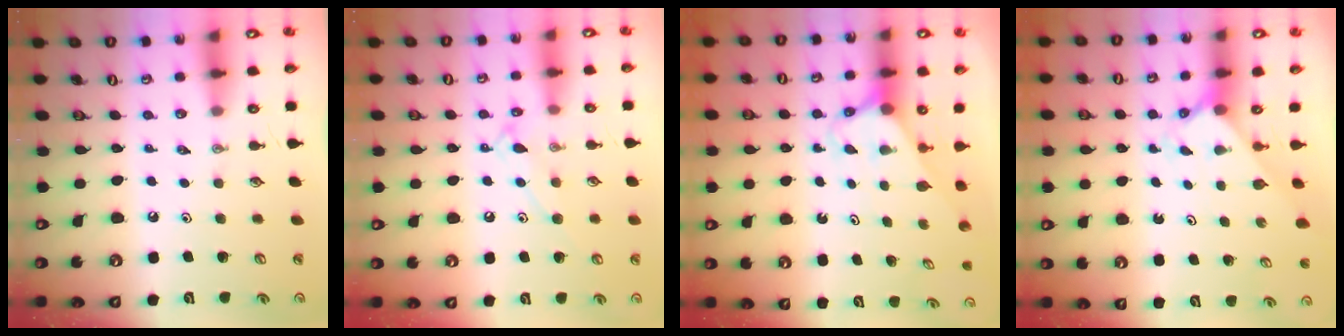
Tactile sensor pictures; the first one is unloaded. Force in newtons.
{"total": 10.6, "press": 10.5, "slide": 0.7}
{"total": 2.7, "press": 2.7, "slide": 0.2}
{"total": 2.2, "press": 2.2, "slide": 0.2}